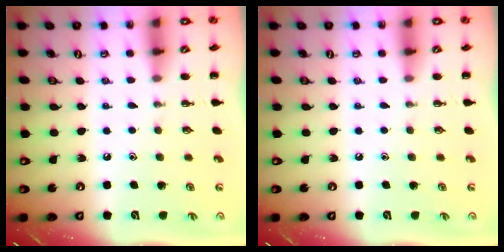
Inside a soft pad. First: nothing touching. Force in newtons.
{"total": 0.0}